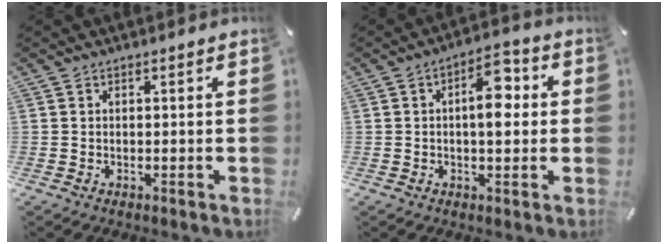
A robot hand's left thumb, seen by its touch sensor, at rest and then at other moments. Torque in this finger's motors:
{"motor_torque": [1.26, 1.47, 0.12, -0.08, 0.06]}